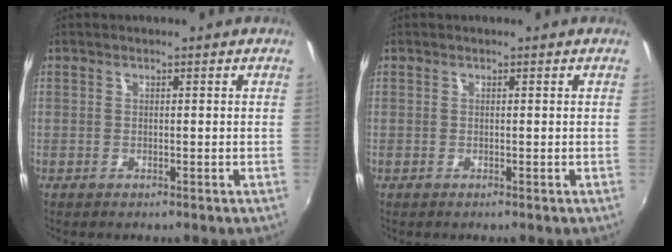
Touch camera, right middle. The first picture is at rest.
{"total": 0.0}